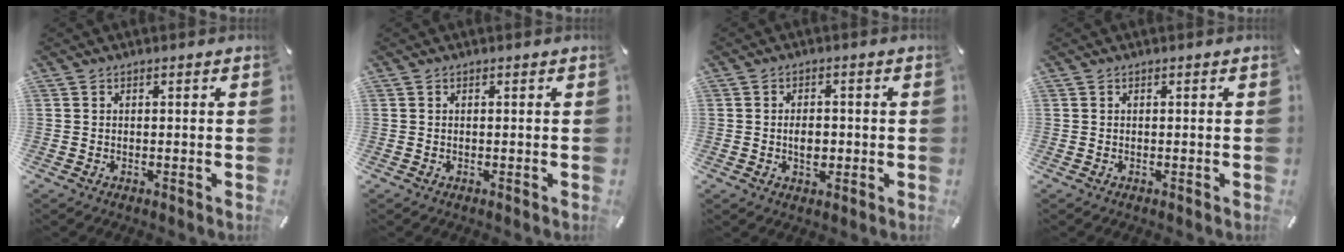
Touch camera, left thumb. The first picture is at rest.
{"total": 0.0}
{"total": 4.2, "force": [-0.6, 2.8, 3.1], "torque": [-0.048, 0.003, -0.011]}
{"total": 0.0}